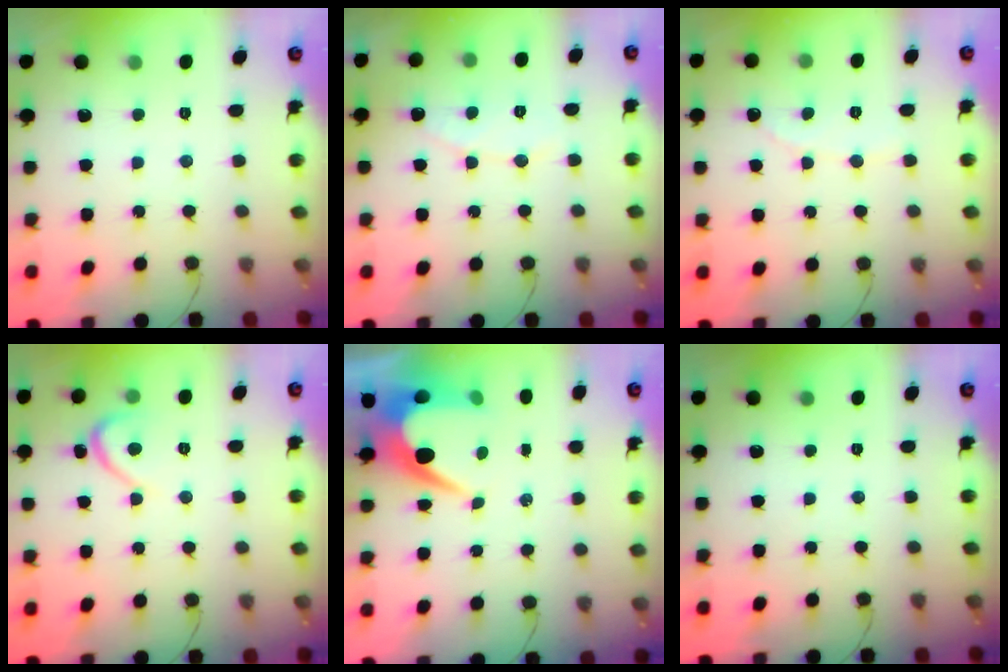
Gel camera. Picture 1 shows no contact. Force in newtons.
{"total": 5.9, "press": 5.9, "slide": 0.1}
{"total": 1.9, "press": 1.9, "slide": 0.1}
{"total": 3.1, "press": 3.1, "slide": 0.3}
{"total": 8.2, "press": 8.1, "slide": 0.5}
{"total": 0.0}